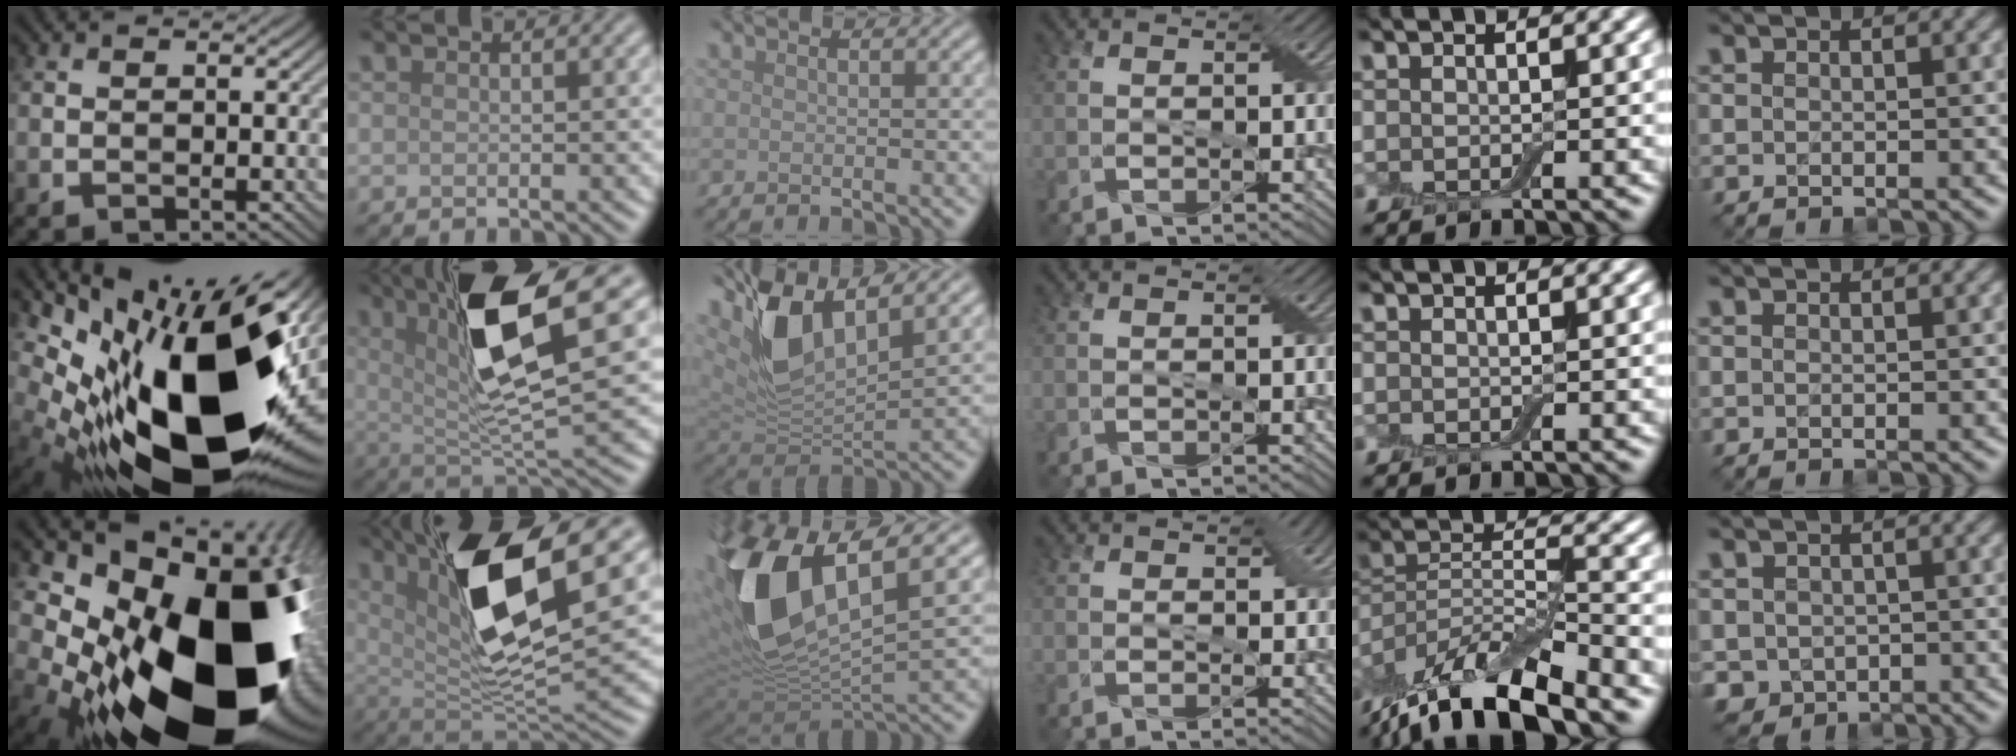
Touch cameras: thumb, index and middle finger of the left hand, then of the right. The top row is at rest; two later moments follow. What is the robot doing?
{"motion": "wrap", "object": "cling film"}